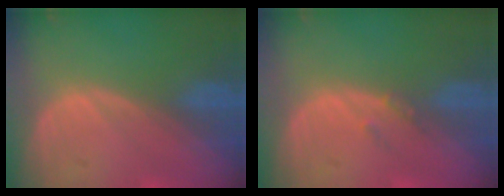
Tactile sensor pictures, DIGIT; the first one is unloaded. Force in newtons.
{"total": 1.3, "press": 1.1, "slide": 0.7}